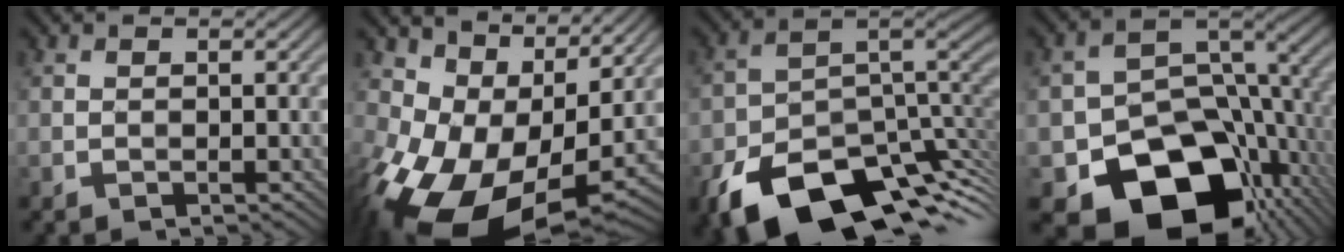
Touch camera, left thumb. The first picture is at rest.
{"total": 13.5, "force": [1.5, 8.9, 10.0], "torque": [-0.195, -0.025, 0.049]}
{"total": 15.5, "force": [-8.0, 9.1, 9.6], "torque": [-0.178, -0.032, -0.120]}
{"total": 16.0, "force": [-7.2, 10.8, 9.3], "torque": [-0.130, -0.037, -0.109]}